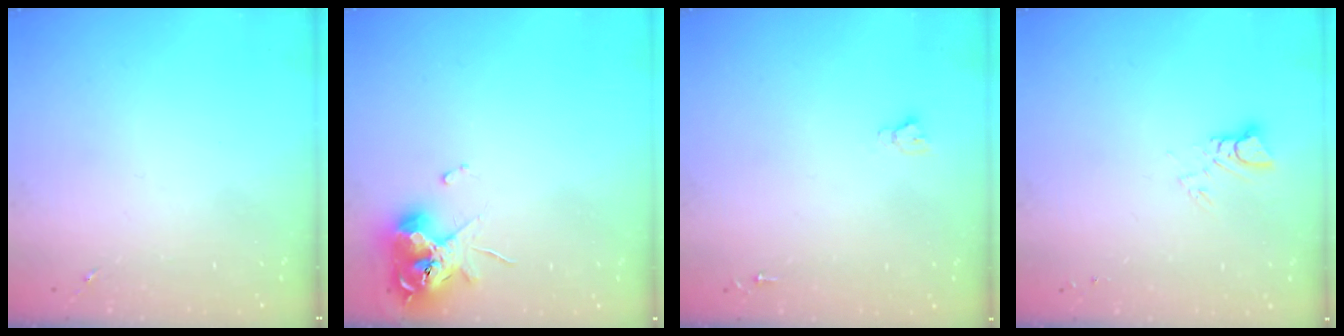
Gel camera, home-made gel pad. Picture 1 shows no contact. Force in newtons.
{"total": 11.3, "press": 11.2, "slide": 1.4}
{"total": 2.7, "press": 2.7, "slide": 0.0}
{"total": 3.6, "press": 3.6, "slide": 0.2}